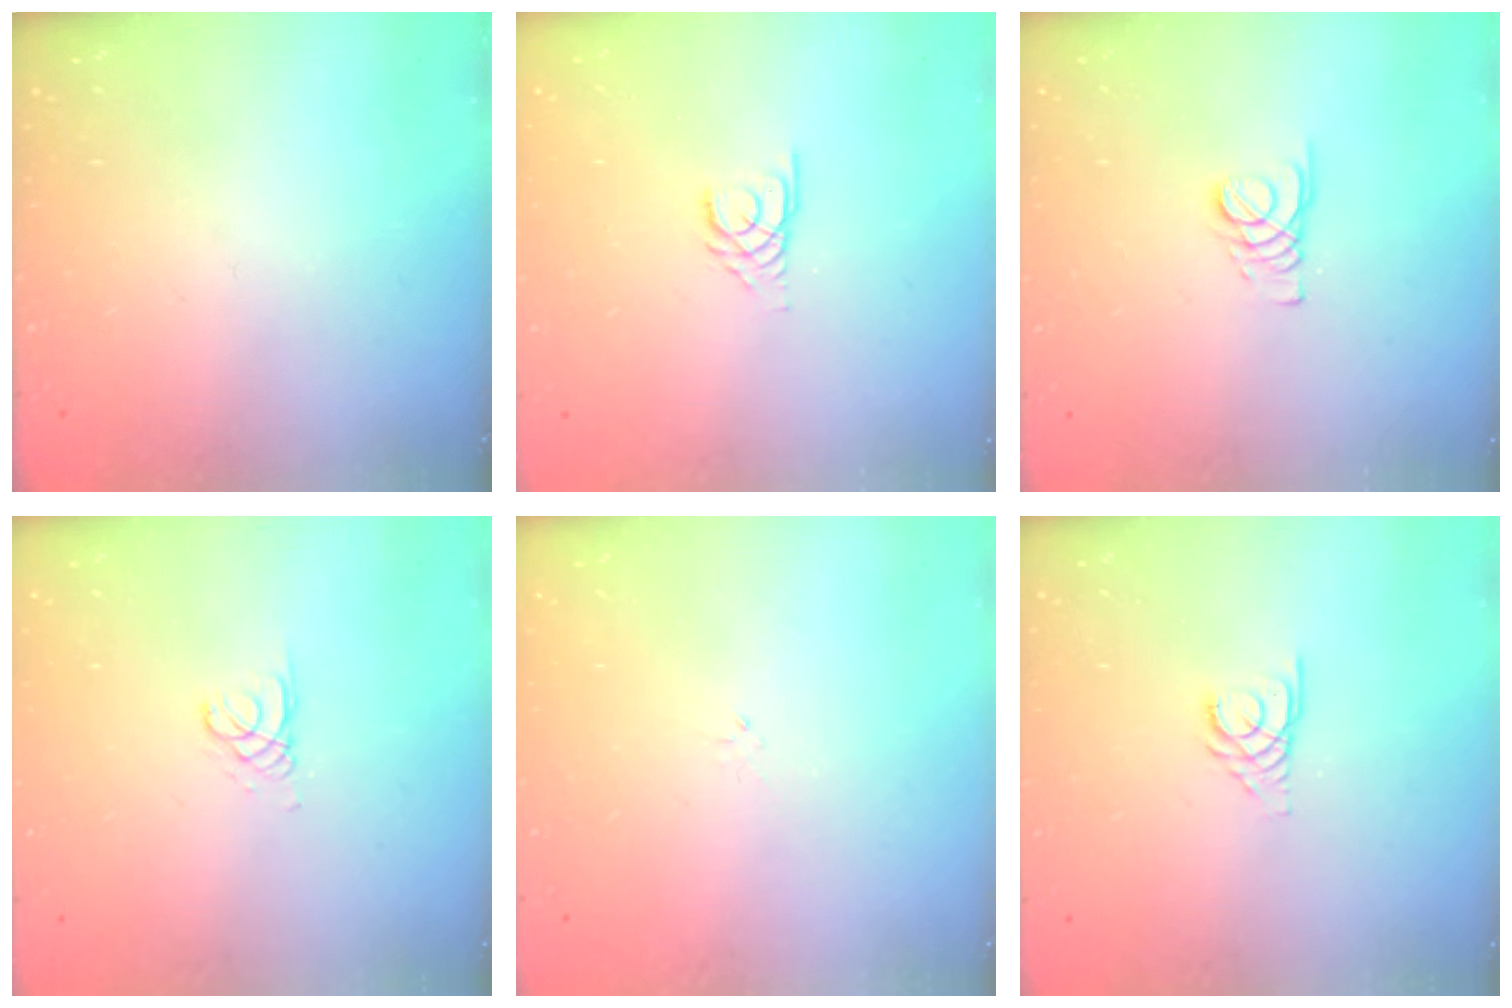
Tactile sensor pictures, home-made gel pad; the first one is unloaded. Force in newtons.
{"total": 3.0, "press": 2.9, "slide": 0.3}
{"total": 1.8, "press": 1.7, "slide": 0.1}
{"total": 1.3, "press": 1.3, "slide": 0.1}
{"total": 0.0}
{"total": 2.7, "press": 2.7, "slide": 0.3}